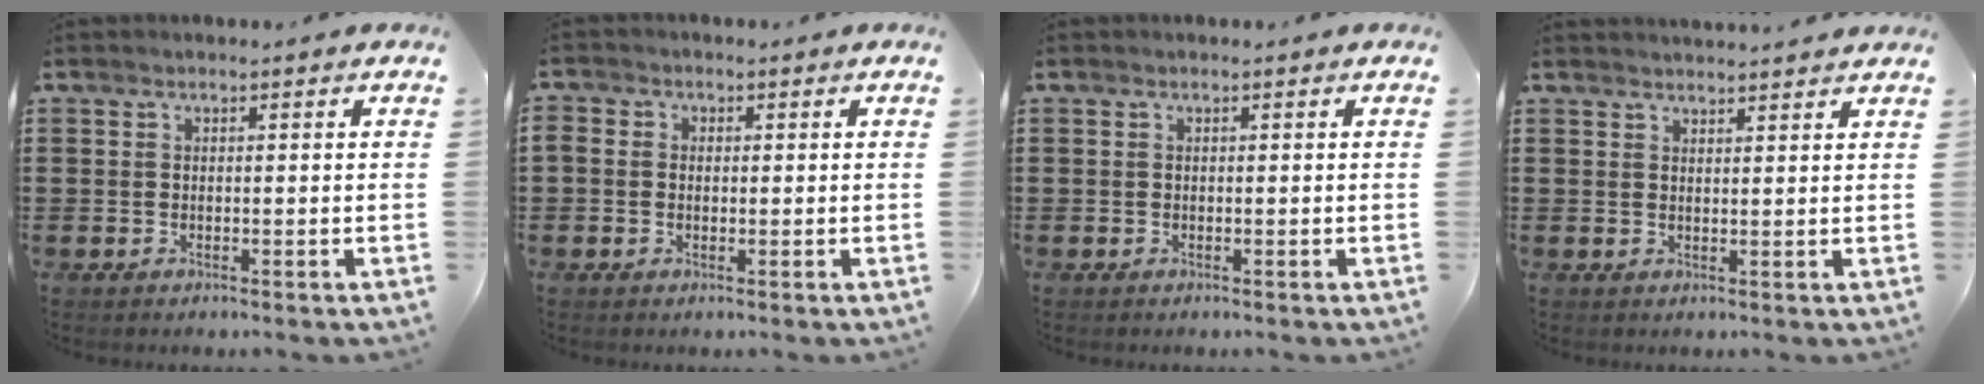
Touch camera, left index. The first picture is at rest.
{"total": 1.4, "force": [-0.2, 1.2, 0.7], "torque": [-0.016, 0.006, -0.005]}
{"total": 0.0}
{"total": 1.8, "force": [1.8, 0.0, -0.2], "torque": [-0.001, -0.001, 0.034]}